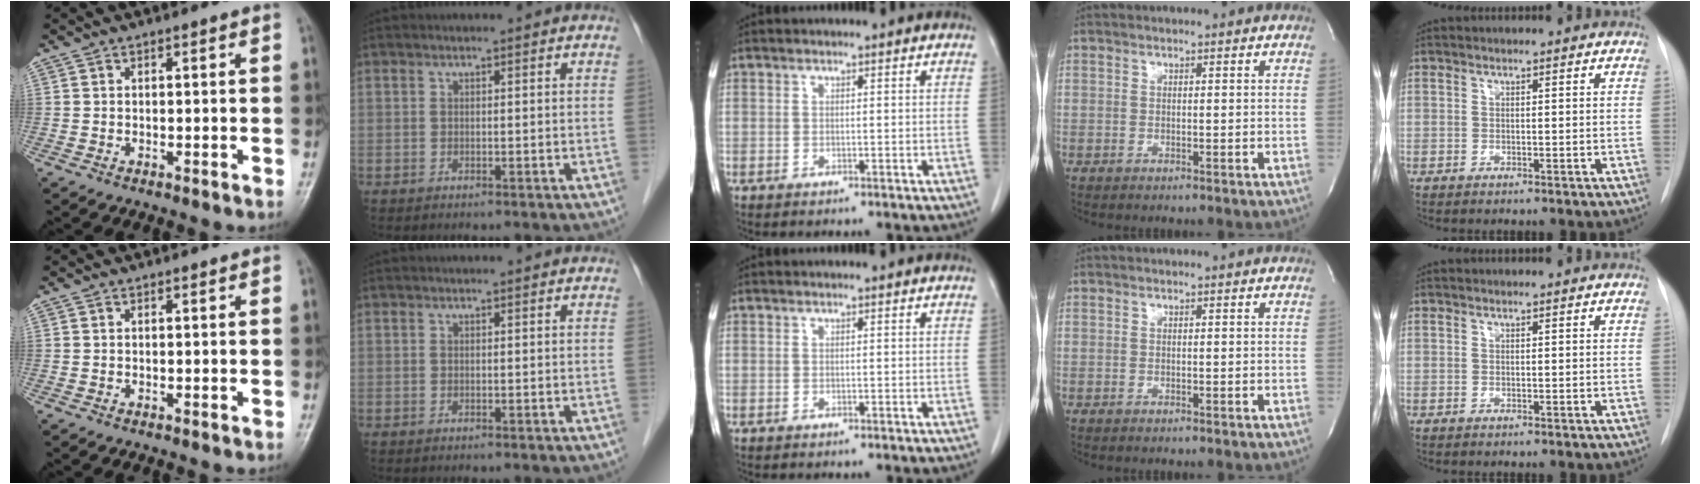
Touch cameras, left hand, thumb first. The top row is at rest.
{}